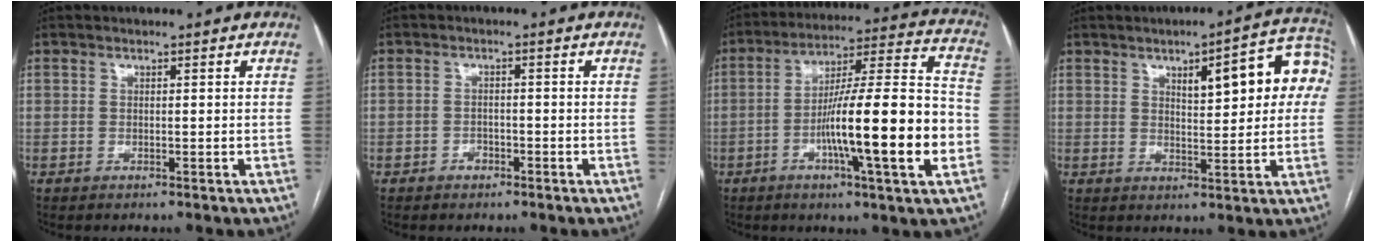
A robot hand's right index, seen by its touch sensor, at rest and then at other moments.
{"total": 1.7, "force": [-1.1, 1.2, 0.5], "torque": [-0.006, 0.006, -0.018]}
{"total": 19.7, "force": [-5.2, 0.7, 19.0], "torque": [-0.291, 0.006, -0.082]}
{"total": 12.1, "force": [3.4, 3.3, 11.2], "torque": [-0.137, 0.030, 0.042]}